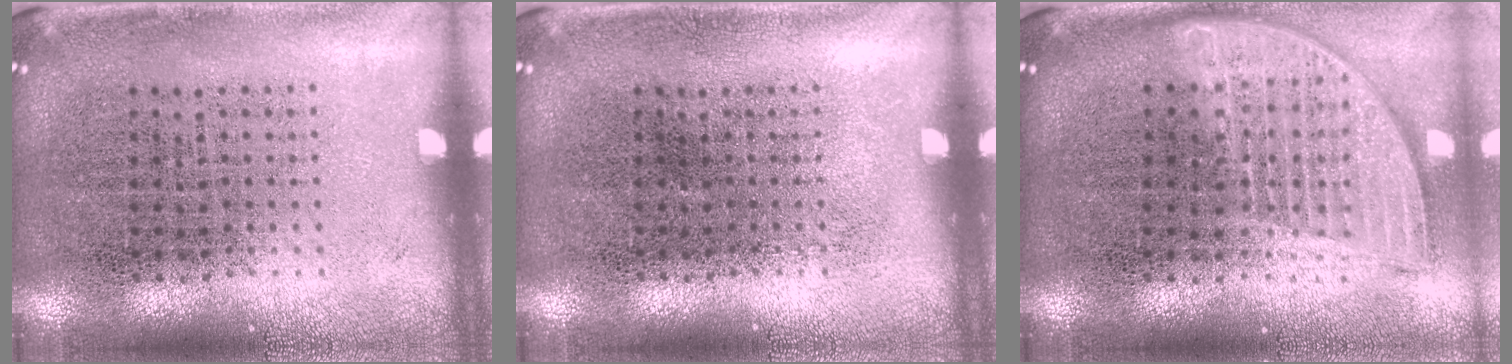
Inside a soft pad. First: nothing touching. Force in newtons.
{"total": 0.0}
{"total": 1.8, "press": 1.5, "slide": 1.0}